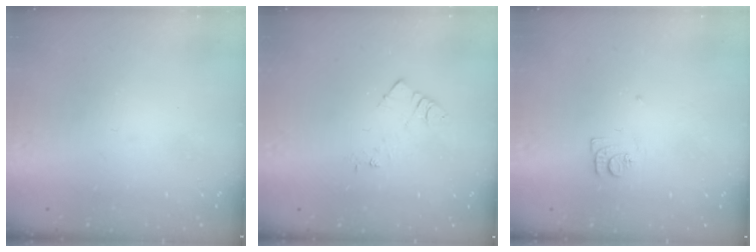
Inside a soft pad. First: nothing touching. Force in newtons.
{"total": 6.2, "press": 6.2, "slide": 0.6}
{"total": 5.9, "press": 5.9, "slide": 0.5}